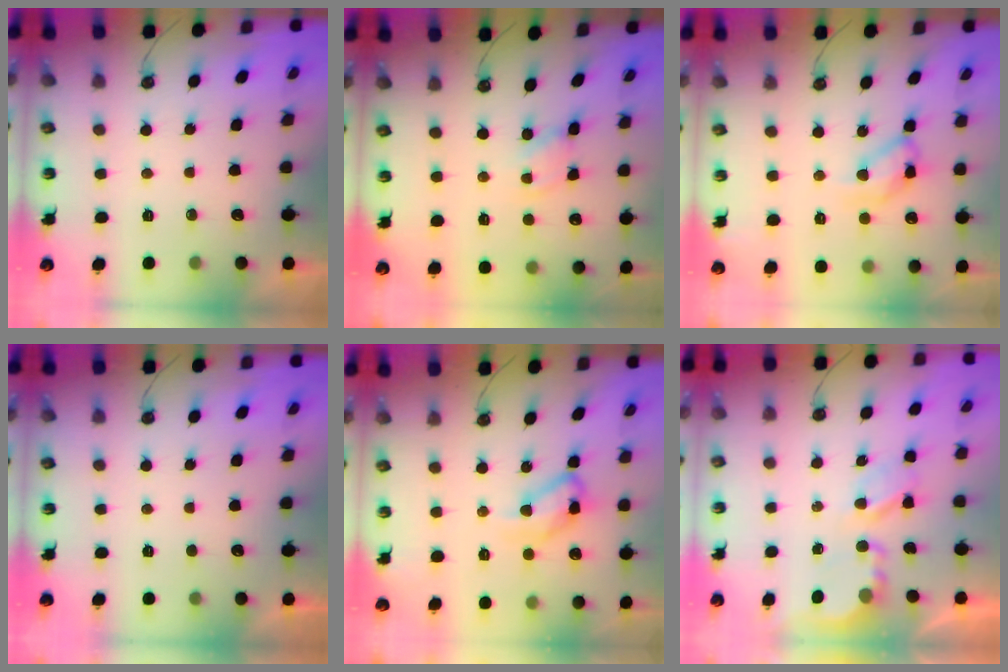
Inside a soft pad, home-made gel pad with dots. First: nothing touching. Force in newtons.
{"total": 1.6, "press": 1.6, "slide": 0.2}
{"total": 13.2, "press": 13.2, "slide": 0.6}
{"total": 0.0}
{"total": 12.7, "press": 12.7, "slide": 1.0}
{"total": 4.9, "press": 4.9, "slide": 0.3}